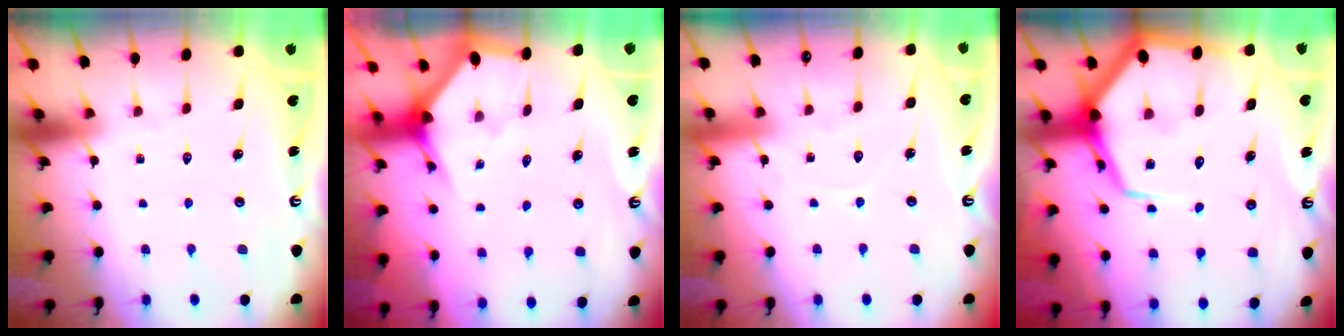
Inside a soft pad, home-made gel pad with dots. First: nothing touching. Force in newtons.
{"total": 2.9, "press": 2.9, "slide": 0.2}
{"total": 4.6, "press": 4.6, "slide": 0.4}
{"total": 13.3, "press": 13.3, "slide": 1.2}